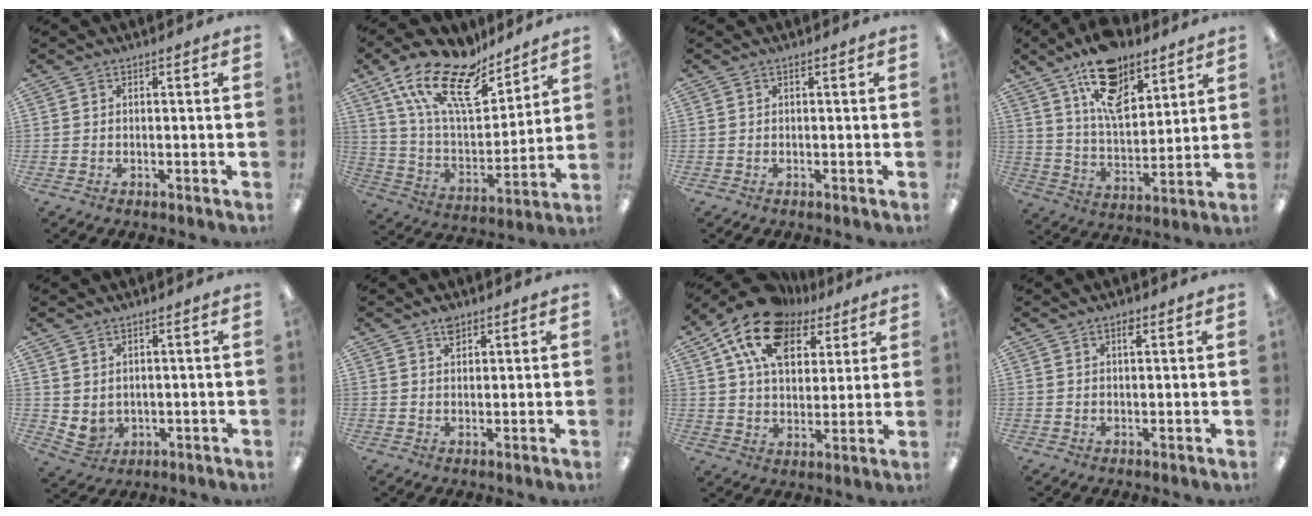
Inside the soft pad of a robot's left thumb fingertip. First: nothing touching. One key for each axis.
{"total": 22.1, "fx": 15.4, "fy": 8.9, "fz": 13.2, "tx": -0.261, "ty": -0.094, "tz": 0.271}
{"total": 0.0}
{"total": 15.8, "fx": 10.3, "fy": 7.8, "fz": 9.0, "tx": -0.152, "ty": -0.043, "tz": 0.185}
{"total": 3.2, "fx": 2.0, "fy": 2.3, "fz": 1.0, "tx": -0.032, "ty": -0.014, "tz": 0.039}
{"total": 3.0, "fx": 2.0, "fy": 1.6, "fz": 1.4, "tx": -0.016, "ty": -0.005, "tz": 0.034}
{"total": 16.3, "fx": 9.7, "fy": 9.9, "fz": 8.6, "tx": -0.160, "ty": -0.037, "tz": 0.178}
{"total": 1.8, "fx": 1.2, "fy": 0.7, "fz": 1.2, "tx": -0.018, "ty": -0.002, "tz": 0.019}